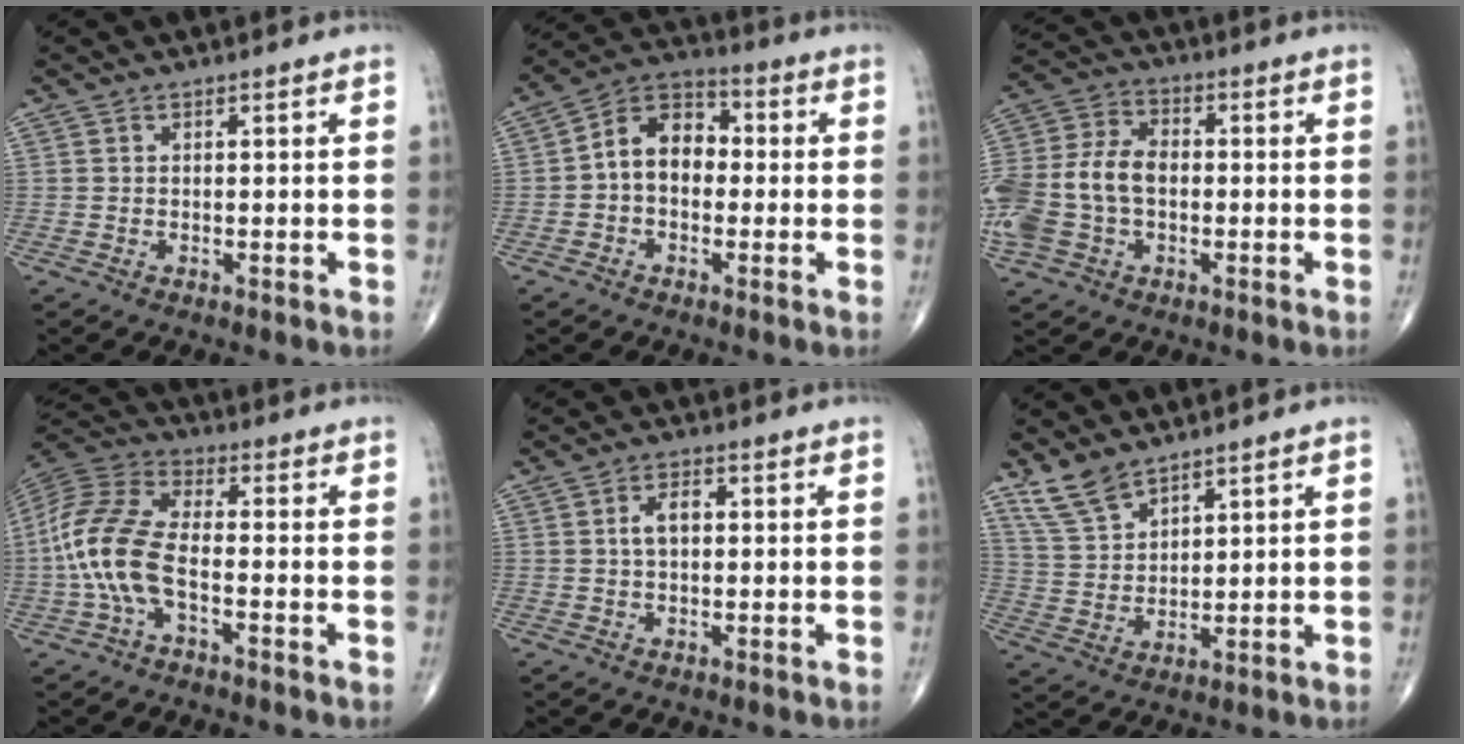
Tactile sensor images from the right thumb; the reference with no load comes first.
{"total": 9.7, "force": [-0.4, 7.0, 6.8], "torque": [-0.084, 0.034, -0.022]}
{"total": 15.6, "force": [-2.0, 10.8, 11.1], "torque": [-0.249, 0.030, -0.038]}
{"total": 13.3, "force": [-3.1, 6.0, 11.5], "torque": [-0.264, 0.032, -0.066]}
{"total": 3.7, "force": [0.4, 2.1, 3.0], "torque": [-0.057, 0.009, 0.006]}
{"total": 7.0, "force": [5.6, 2.8, 3.1], "torque": [-0.055, -0.024, 0.123]}